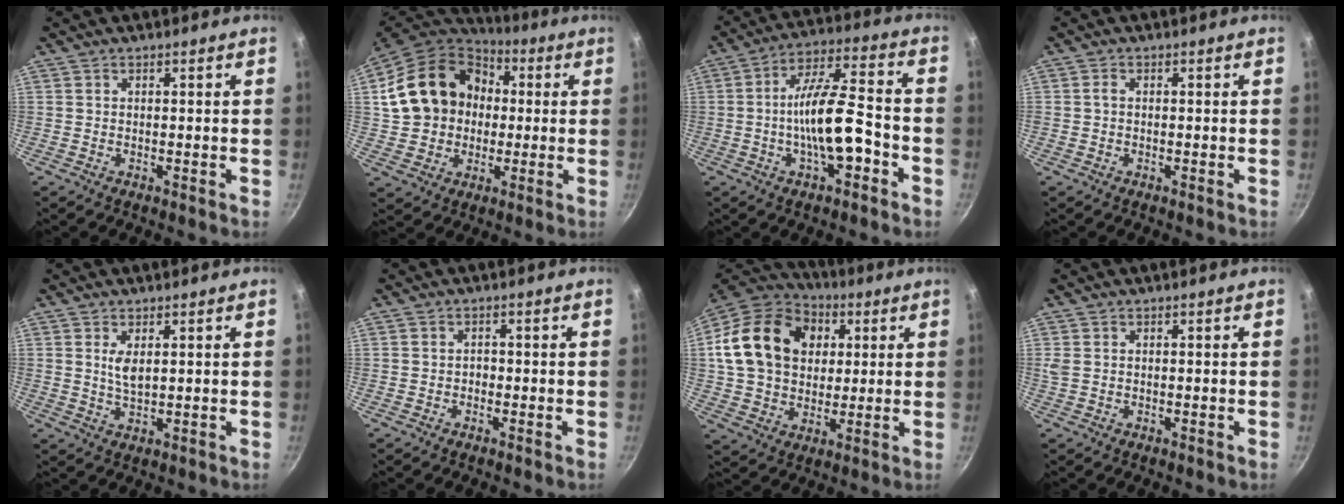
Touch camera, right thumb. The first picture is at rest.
{"total": 20.5, "force": [2.4, 16.9, 11.4], "torque": [-0.187, 0.042, 0.046]}
{"total": 13.4, "force": [-3.9, 4.6, 11.9], "torque": [-0.191, 0.040, -0.071]}
{"total": 1.0, "force": [-0.1, 0.8, 0.6], "torque": [-0.010, 0.007, -0.001]}
{"total": 3.3, "force": [1.0, 1.5, 2.7], "torque": [-0.050, -0.010, 0.021]}
{"total": 1.0, "force": [-0.6, 0.7, 0.4], "torque": [-0.002, 0.005, -0.009]}
{"total": 21.8, "force": [4.7, 16.7, 13.2], "torque": [-0.218, 0.019, 0.078]}
{"total": 1.1, "force": [0.2, 0.8, 0.7], "torque": [-0.016, 0.001, 0.006]}